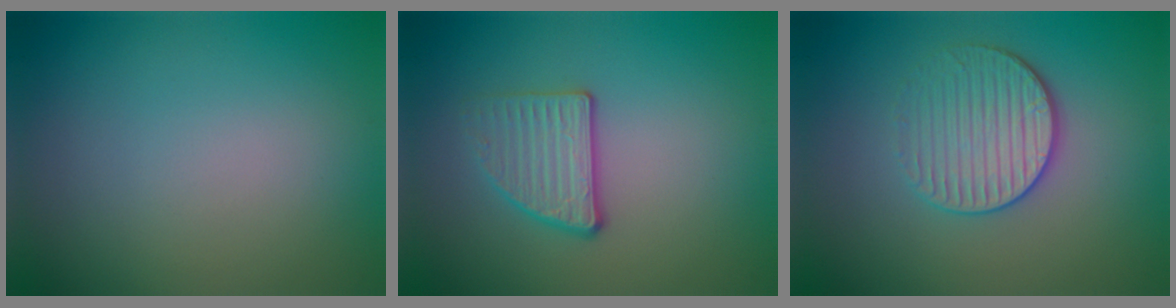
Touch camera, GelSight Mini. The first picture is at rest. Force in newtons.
{"total": 2.7, "press": 2.5, "slide": 1.2}
{"total": 3.4, "press": 3.2, "slide": 1.2}